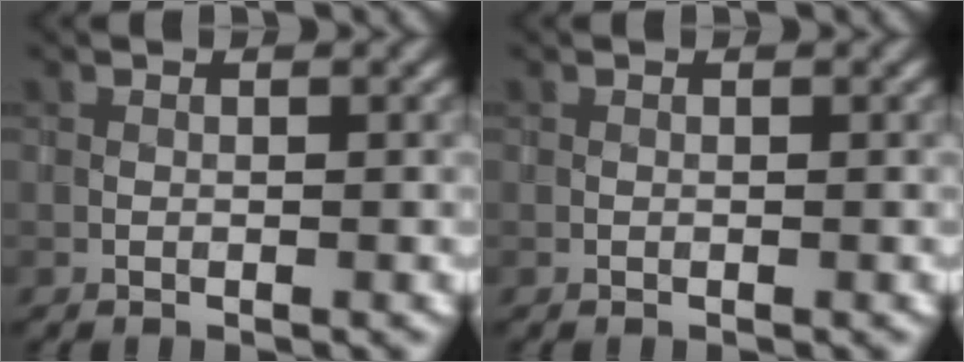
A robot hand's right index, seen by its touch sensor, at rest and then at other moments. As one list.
[{"total": 0.0}]